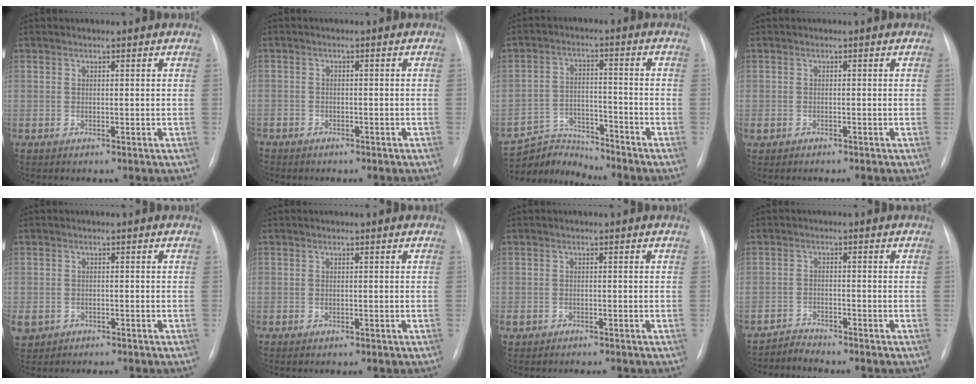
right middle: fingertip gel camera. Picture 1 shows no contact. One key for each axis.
{"total": 3.2, "fx": -2.6, "fy": 1.7, "fz": 0.9, "tx": -0.016, "ty": 0.002, "tz": -0.030}
{"total": 6.9, "fx": -6.7, "fy": 0.3, "fz": -1.3, "tx": 0.015, "ty": 0.008, "tz": -0.121}
{"total": 1.7, "fx": -1.3, "fy": 0.6, "fz": 0.8, "tx": -0.014, "ty": -0.001, "tz": -0.014}
{"total": 4.9, "fx": -2.7, "fy": 3.7, "fz": 1.6, "tx": -0.045, "ty": 0.000, "tz": -0.040}
{"total": 0.0}
{"total": 1.8, "fx": -1.4, "fy": 0.8, "fz": 0.8, "tx": -0.016, "ty": 0.001, "tz": -0.015}
{"total": 2.3, "fx": -2.0, "fy": -0.4, "fz": -0.9, "tx": 0.023, "ty": -0.015, "tz": -0.039}